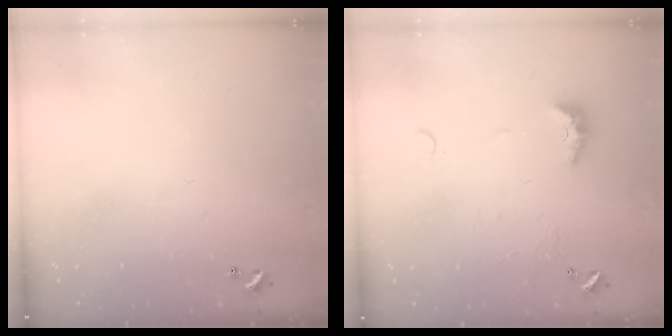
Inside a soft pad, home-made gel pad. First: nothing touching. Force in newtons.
{"total": 4.3, "press": 4.2, "slide": 0.9}